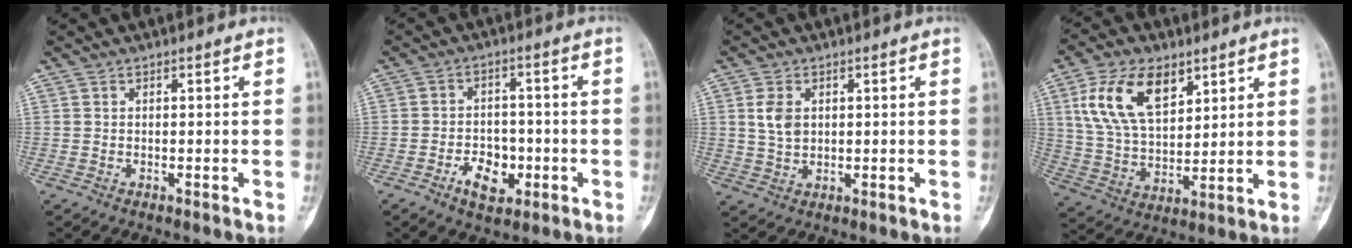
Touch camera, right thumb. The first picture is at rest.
{"total": 6.9, "force": [-2.9, 4.6, 4.3], "torque": [-0.044, 0.019, -0.045]}
{"total": 4.5, "force": [0.9, 3.0, 3.2], "torque": [-0.059, -0.001, 0.021]}
{"total": 15.2, "force": [7.0, 8.4, 10.6], "torque": [-0.180, -0.019, 0.140]}